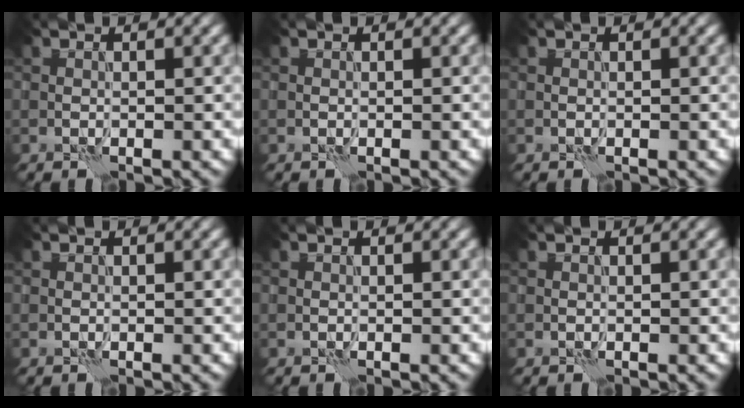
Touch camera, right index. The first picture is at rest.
{"total": 0.0}
{"total": 0.0}
{"total": 0.0}
{"total": 0.0}
{"total": 0.0}